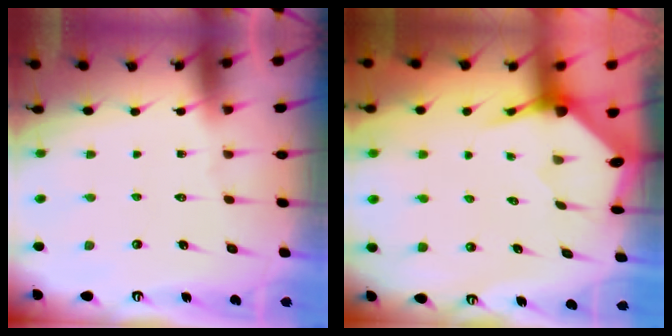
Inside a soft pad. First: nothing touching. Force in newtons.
{"total": 3.5, "press": 3.5, "slide": 0.5}